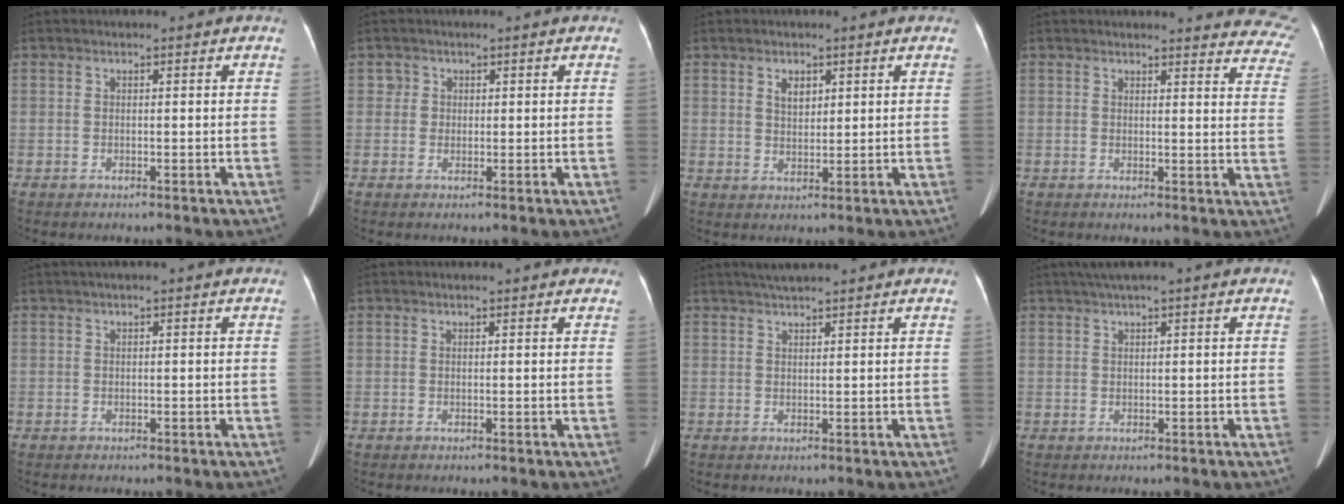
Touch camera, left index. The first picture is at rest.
{"total": 1.4, "force": [0.1, 1.4, -0.3], "torque": [0.012, -0.002, -0.002]}
{"total": 2.4, "force": [1.1, 1.5, 1.5], "torque": [-0.033, 0.003, 0.026]}
{"total": 17.5, "force": [16.7, 3.7, 3.6], "torque": [-0.003, -0.077, 0.148]}
{"total": 0.0}
{"total": 2.5, "force": [2.2, 0.7, 1.1], "torque": [-0.014, 0.020, 0.017]}
{"total": 3.2, "force": [2.9, 0.0, 1.5], "torque": [-0.024, 0.020, 0.051]}
{"total": 2.3, "force": [1.4, 0.1, 1.8], "torque": [-0.040, 0.022, 0.031]}